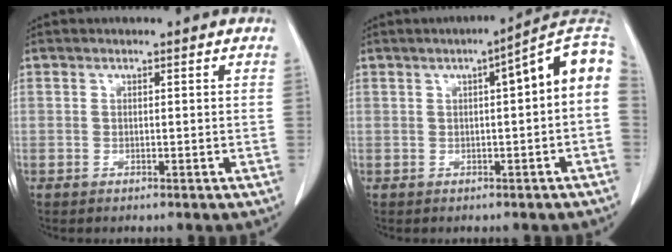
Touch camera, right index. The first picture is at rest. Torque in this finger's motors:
{"motor_torque": [1.02, 0.04, 0.44, 0.06]}